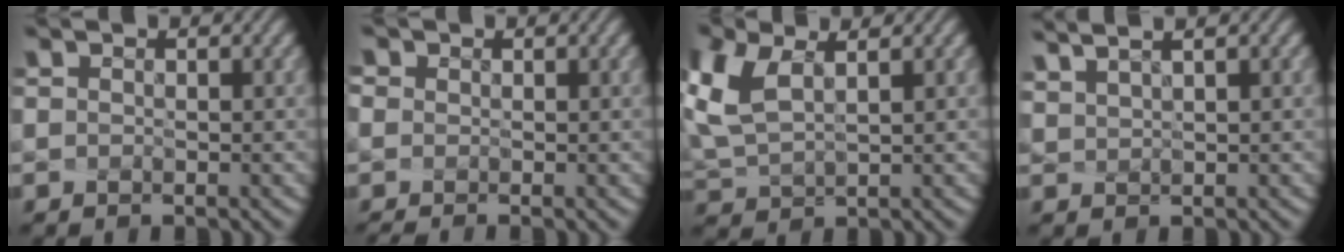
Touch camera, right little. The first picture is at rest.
{"total": 2.1, "force": [0.0, 1.7, 1.3], "torque": [-0.042, 0.007, 0.005]}
{"total": 5.1, "force": [2.0, 2.6, 3.9], "torque": [-0.138, -0.004, 0.069]}
{"total": 1.5, "force": [1.1, -1.0, -0.2], "torque": [-0.008, -0.007, 0.049]}